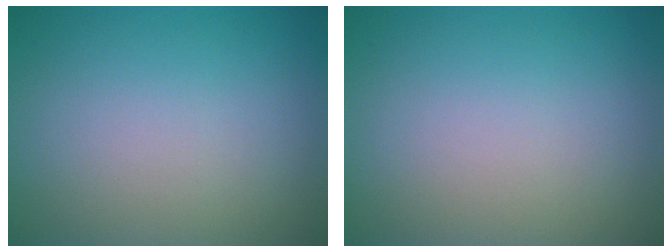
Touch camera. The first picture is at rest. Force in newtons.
{"total": 0.0}